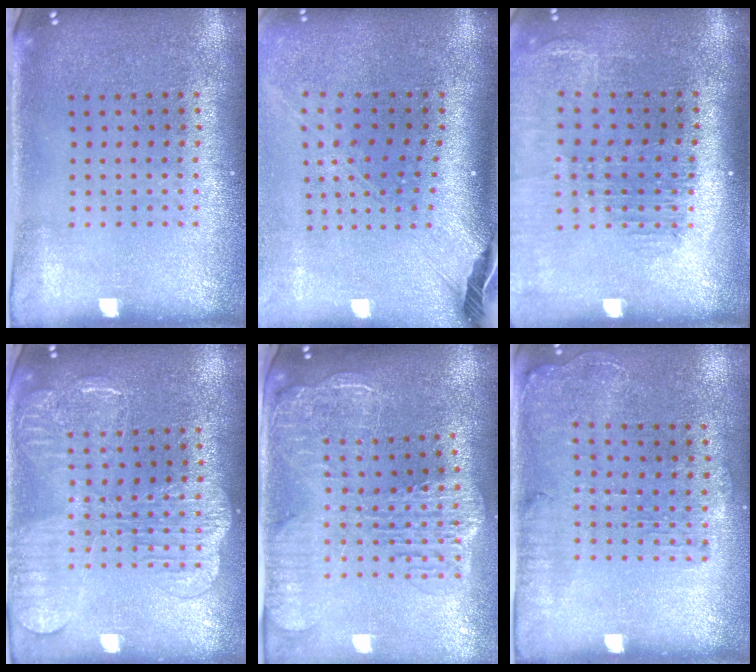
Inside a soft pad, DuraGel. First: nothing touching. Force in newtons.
{"total": 2.7, "press": 2.0, "slide": 1.9}
{"total": 1.6, "press": 1.5, "slide": 0.6}
{"total": 2.4, "press": 2.3, "slide": 0.5}
{"total": 2.9, "press": 2.4, "slide": 1.7}
{"total": 1.2, "press": 1.2, "slide": 0.3}